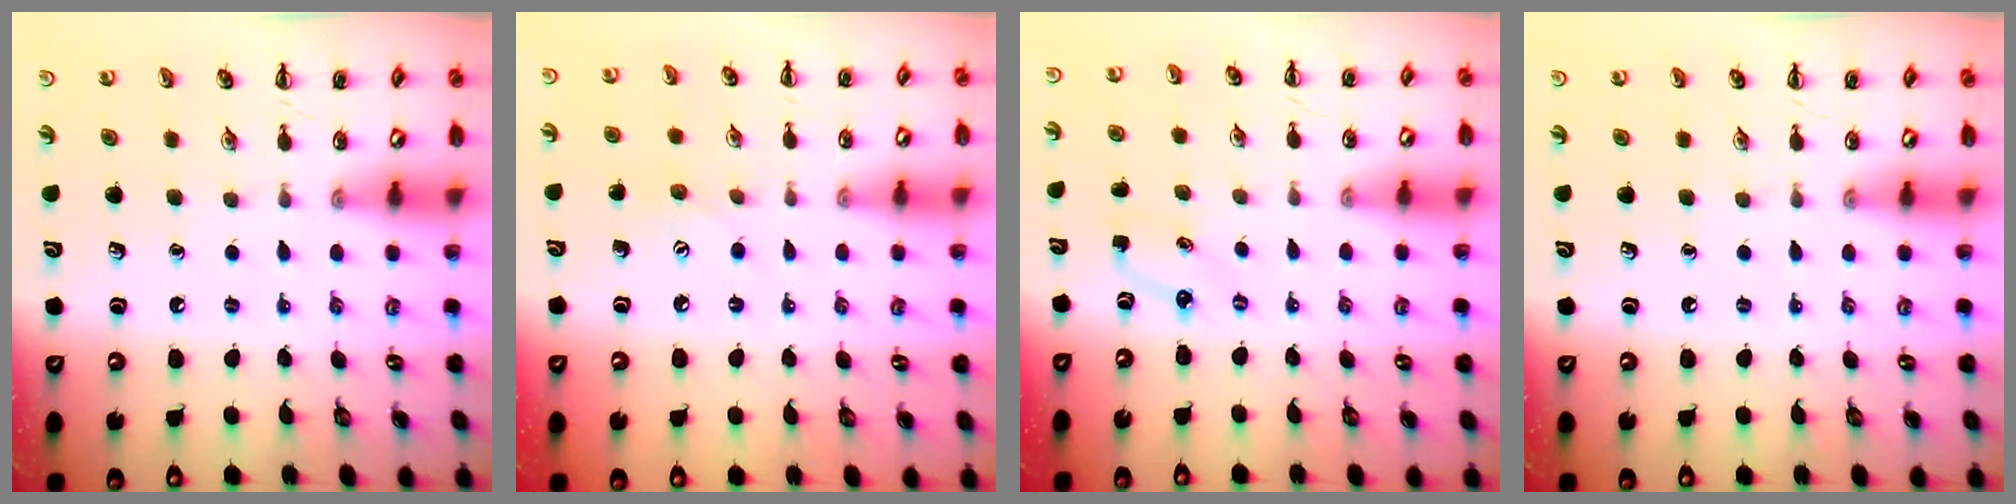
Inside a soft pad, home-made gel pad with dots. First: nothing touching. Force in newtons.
{"total": 6.1, "press": 6.0, "slide": 1.3}
{"total": 2.8, "press": 2.7, "slide": 0.7}
{"total": 0.0}